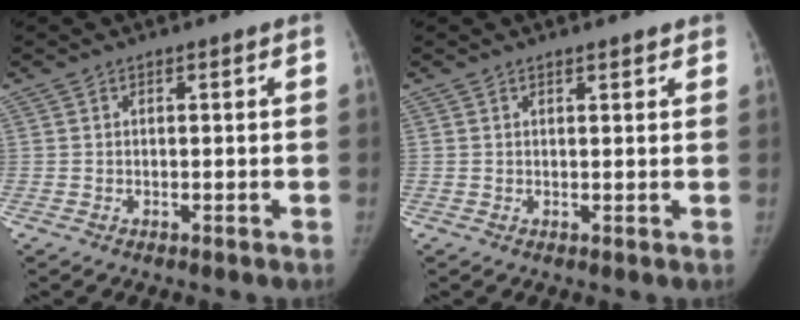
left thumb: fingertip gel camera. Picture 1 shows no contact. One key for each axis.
{"total": 1.7, "fx": 1.4, "fy": 0.5, "fz": 0.9, "tx": -0.007, "ty": -0.006, "tz": 0.018}